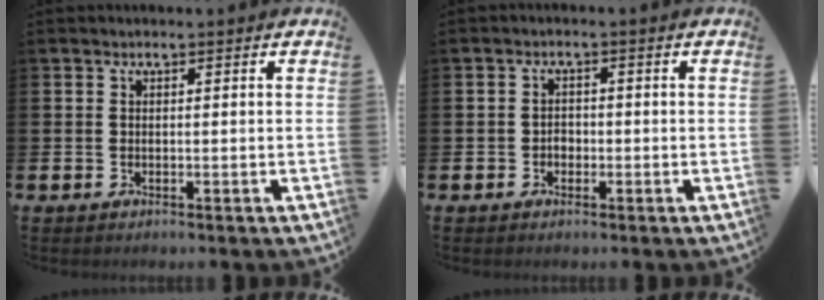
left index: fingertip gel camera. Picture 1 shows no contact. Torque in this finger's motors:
{"motor_torque": [0.19, 0.19, -0.07, 0.02]}